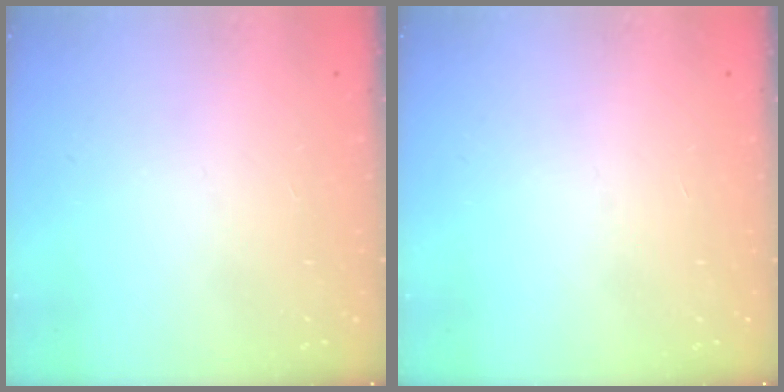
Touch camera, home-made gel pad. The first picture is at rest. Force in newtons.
{"total": 0.0}